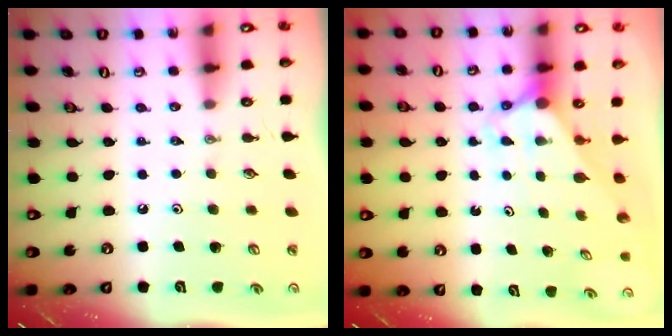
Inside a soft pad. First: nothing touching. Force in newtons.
{"total": 2.9, "press": 2.9, "slide": 0.0}